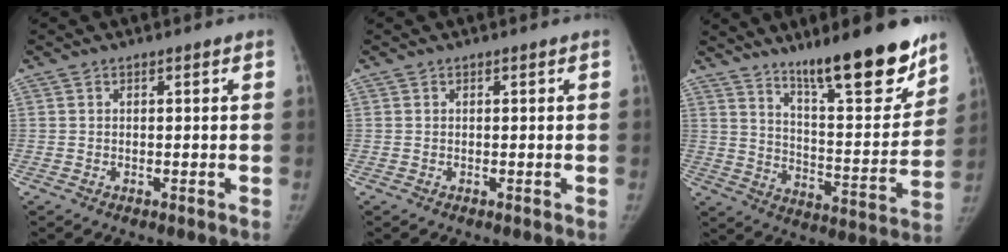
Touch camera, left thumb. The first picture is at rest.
{"total": 0.0}
{"total": 20.3, "force": [14.6, 4.2, 13.4], "torque": [-0.160, -0.101, 0.235]}